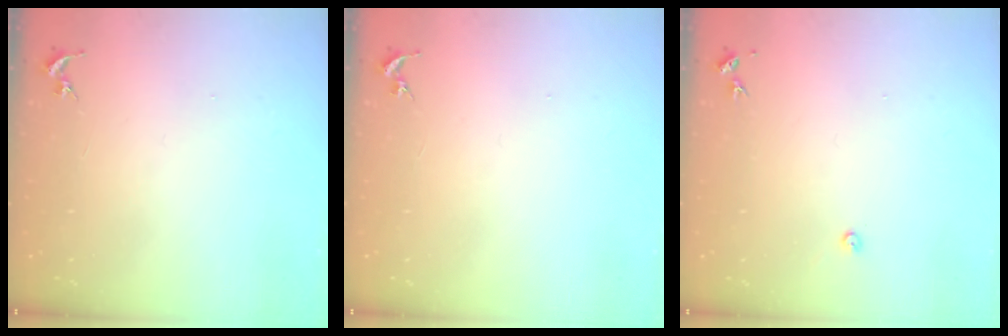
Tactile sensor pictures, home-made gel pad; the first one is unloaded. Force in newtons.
{"total": 0.0}
{"total": 2.2, "press": 2.2, "slide": 0.3}